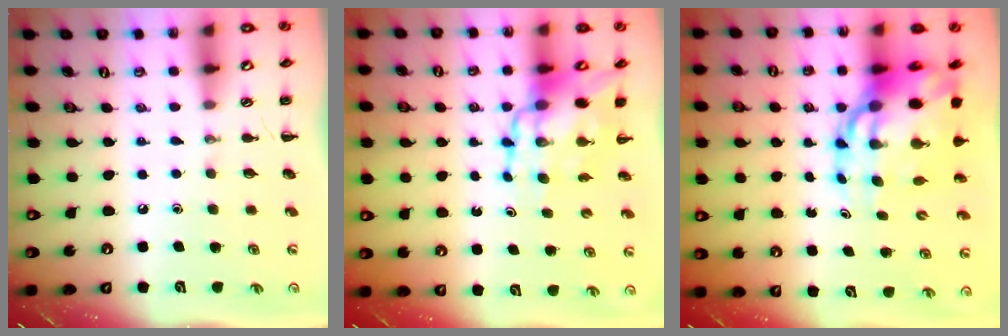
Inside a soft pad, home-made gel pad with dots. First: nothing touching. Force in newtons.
{"total": 12.5, "press": 12.0, "slide": 3.5}
{"total": 17.0, "press": 16.4, "slide": 4.7}